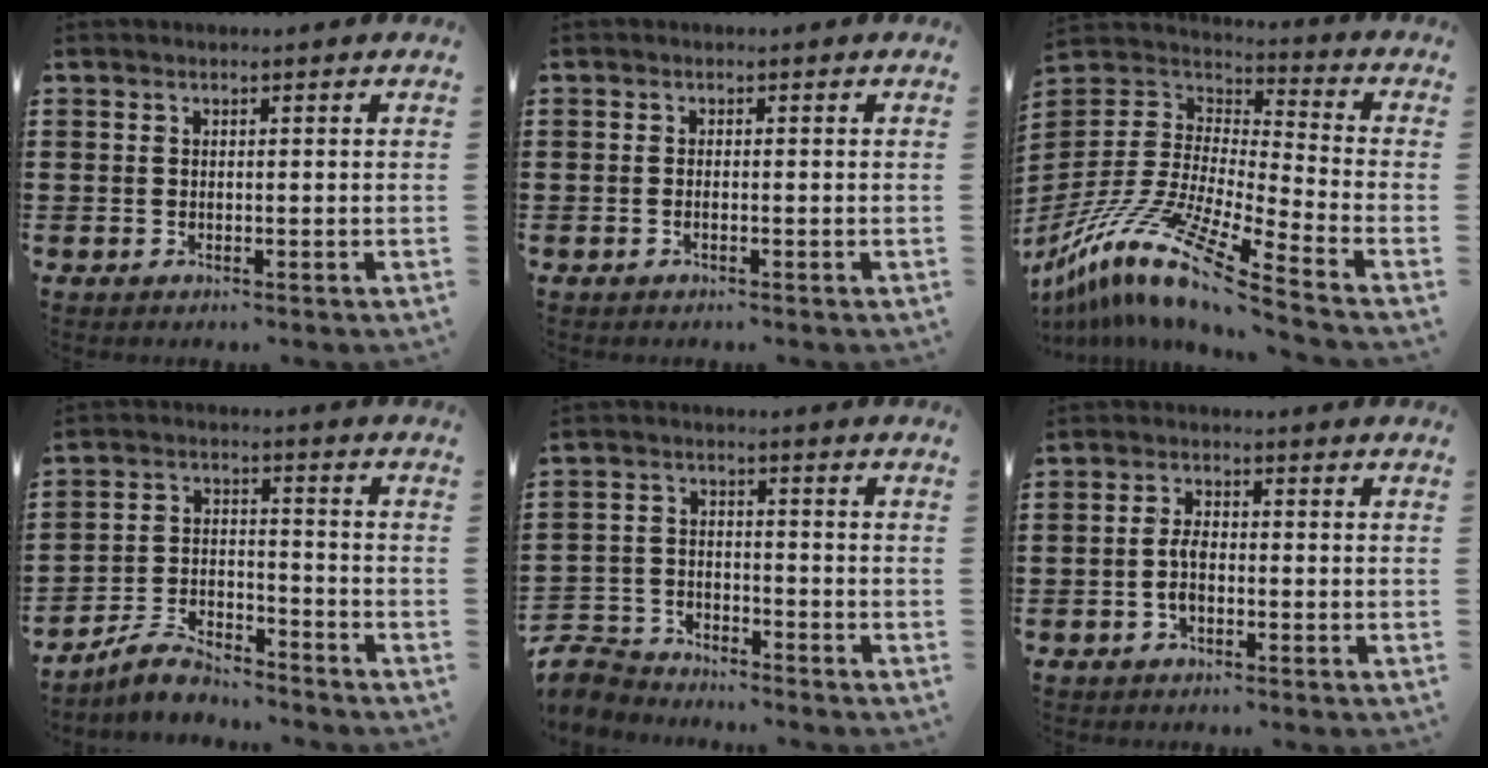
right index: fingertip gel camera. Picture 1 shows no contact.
{"total": 0.6, "force": [-0.3, -0.1, 0.5], "torque": [-0.011, -0.007, -0.004]}
{"total": 13.8, "force": [-10.6, 1.0, 8.8], "torque": [-0.199, 0.001, -0.212]}
{"total": 6.0, "force": [-5.7, 1.2, 1.6], "torque": [-0.038, 0.009, -0.112]}
{"total": 5.4, "force": [-5.2, 1.3, 0.1], "torque": [-0.031, 0.001, -0.114]}
{"total": 3.2, "force": [-1.0, 1.6, 2.6], "torque": [-0.066, -0.005, -0.021]}